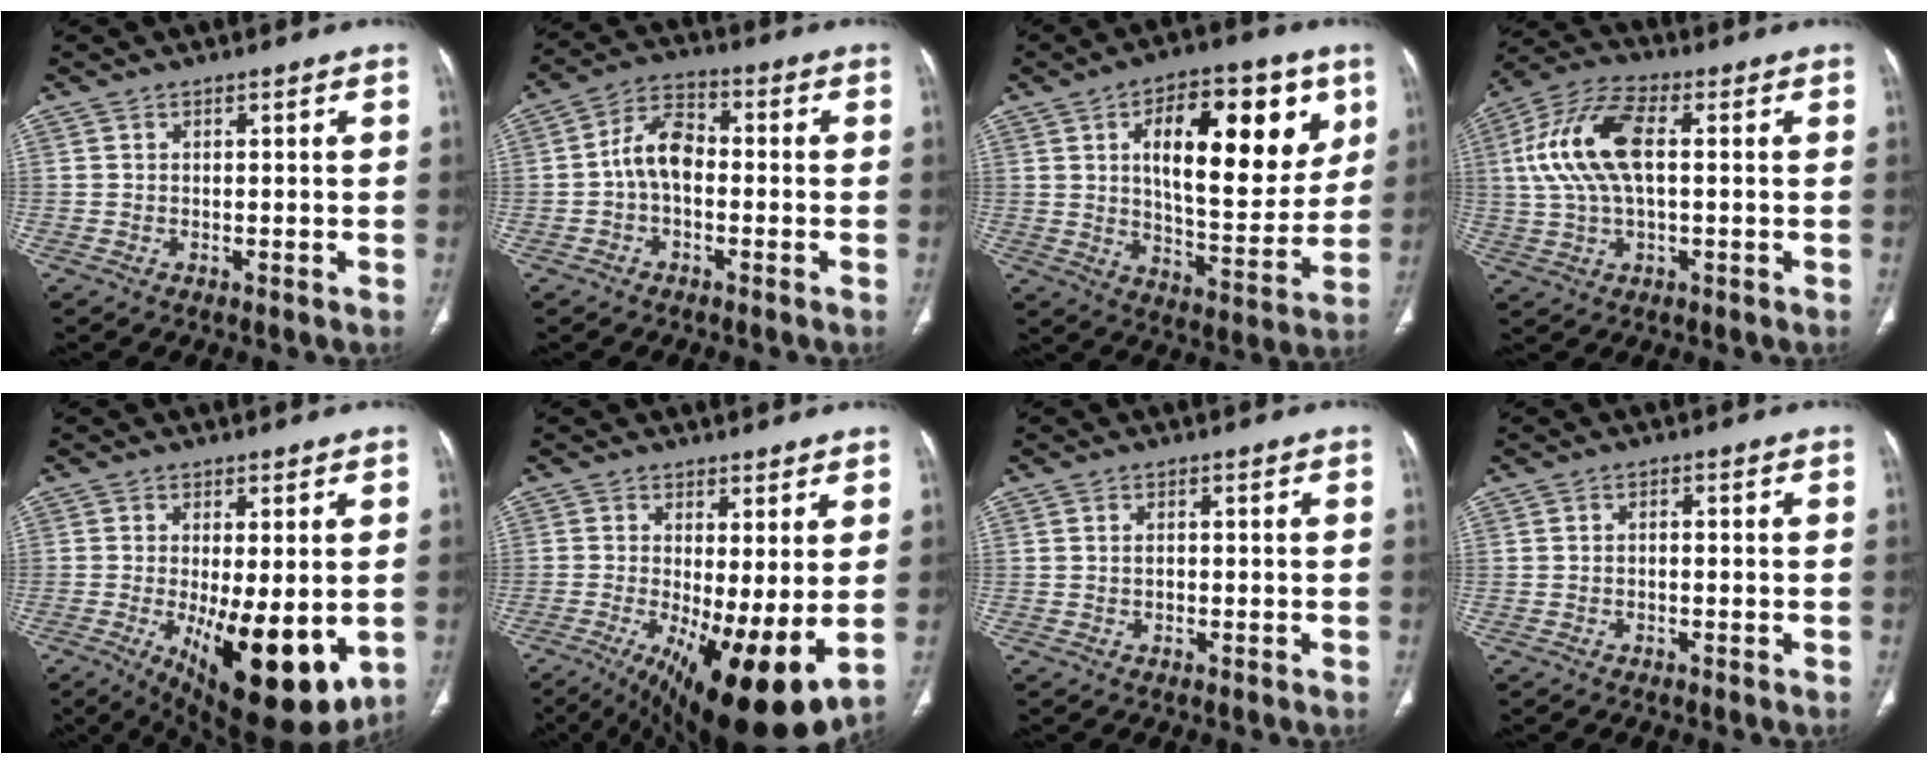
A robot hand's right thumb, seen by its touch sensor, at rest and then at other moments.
{"total": 7.6, "force": [-0.9, 4.8, 5.8], "torque": [-0.097, 0.026, -0.029]}
{"total": 22.6, "force": [7.3, 10.5, 18.6], "torque": [-0.223, -0.030, 0.113]}
{"total": 13.8, "force": [1.9, 6.5, 12.0], "torque": [-0.258, 0.026, 0.034]}
{"total": 16.2, "force": [-3.6, 5.8, 14.7], "torque": [-0.202, -0.032, -0.033]}
{"total": 15.0, "force": [-2.5, 4.7, 14.0], "torque": [-0.223, -0.025, -0.020]}
{"total": 0.9, "force": [0.0, 0.6, 0.6], "torque": [-0.014, 0.003, 0.003]}
{"total": 0.8, "force": [-0.3, 0.5, 0.6], "torque": [-0.013, 0.006, -0.006]}